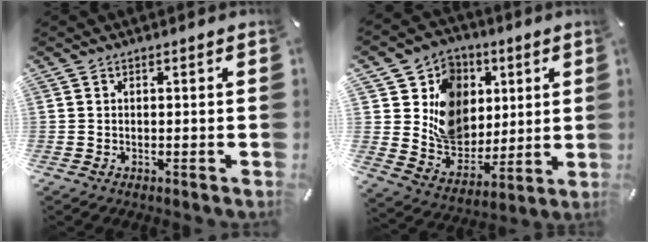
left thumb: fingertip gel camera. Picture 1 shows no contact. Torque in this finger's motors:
{"motor_torque": [2.47, 2.53, 1.29, -1.21, 0.39]}